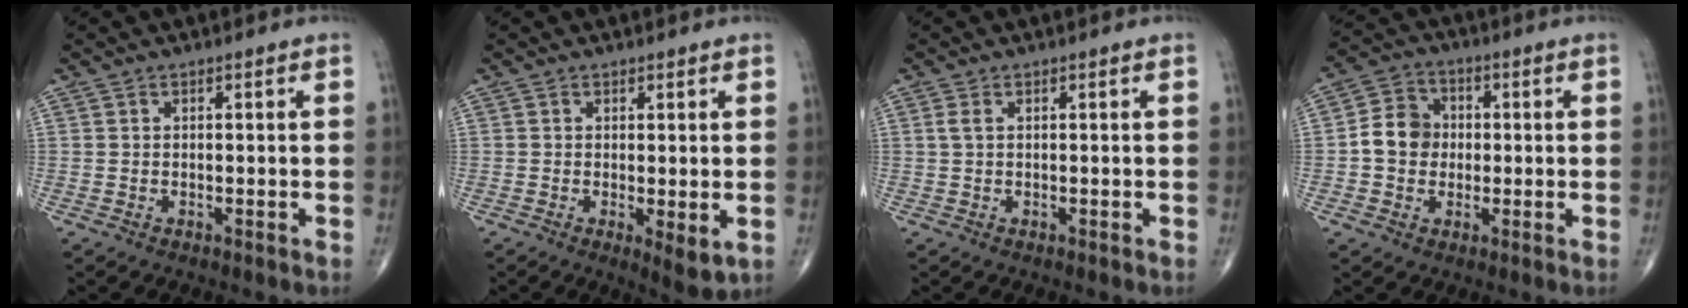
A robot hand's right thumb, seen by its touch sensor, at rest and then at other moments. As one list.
[{"total": 4.3, "force": [-0.7, 1.3, 4.0], "torque": [-0.062, -0.016, -0.009]}, {"total": 1.2, "force": [0.3, 0.5, 1.0], "torque": [-0.029, 0.007, 0.008]}, {"total": 7.8, "force": [-0.3, 6.8, 3.8], "torque": [-0.044, 0.020, -0.017]}]